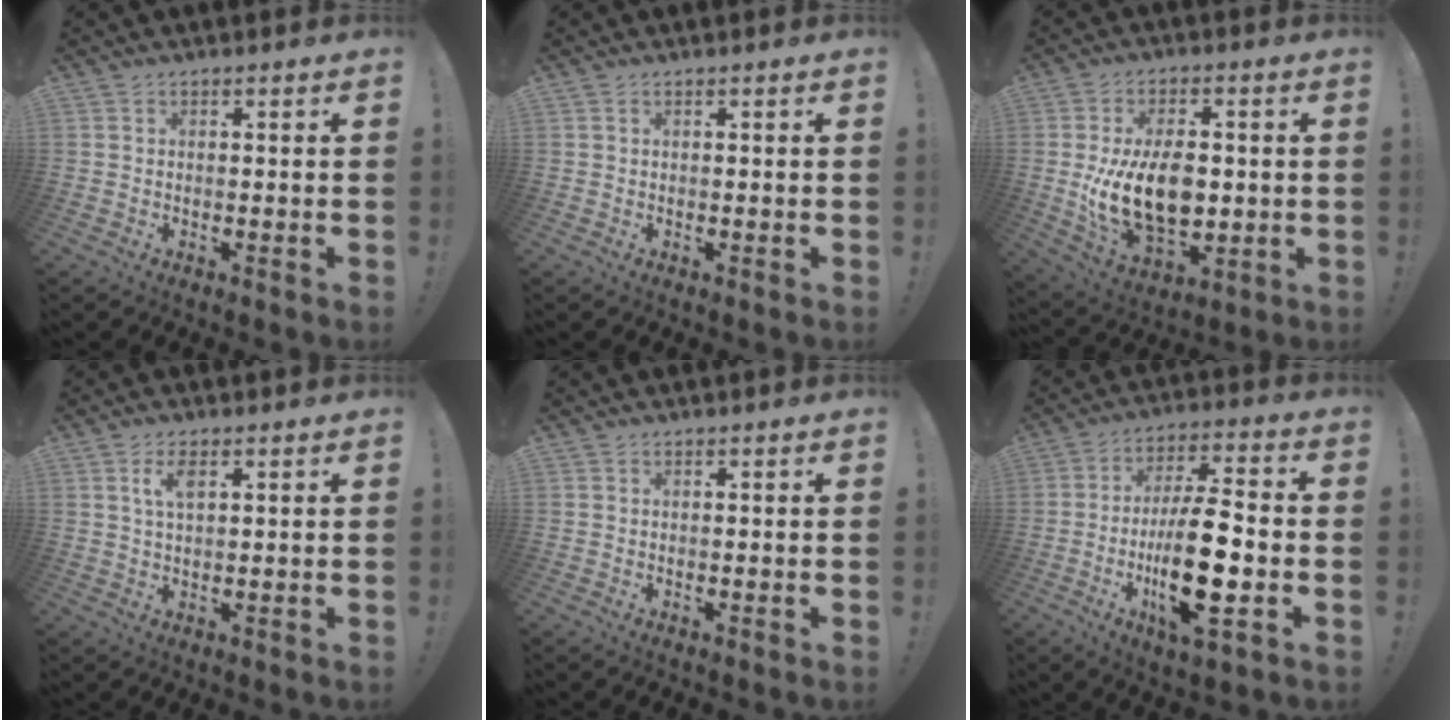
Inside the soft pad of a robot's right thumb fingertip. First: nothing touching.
{"total": 0.5, "force": [0.3, 0.3, 0.2], "torque": [-0.005, 0.000, 0.007]}
{"total": 18.6, "force": [-1.0, 12.2, 14.1], "torque": [-0.247, -0.011, -0.012]}
{"total": 4.2, "force": [1.8, 1.9, 3.3], "torque": [-0.061, 0.000, 0.029]}
{"total": 0.0}
{"total": 18.4, "force": [-3.7, 5.8, 17.0], "torque": [-0.301, 0.004, -0.059]}